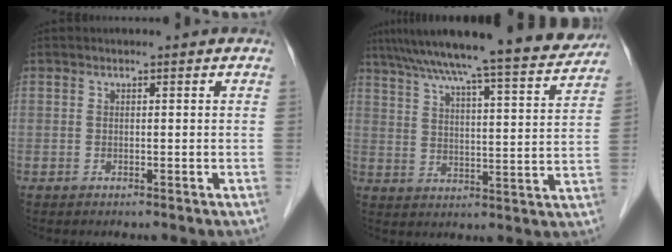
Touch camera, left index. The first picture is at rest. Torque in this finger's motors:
{"motor_torque": [1.08, -1.06, 0.50, 0.15]}